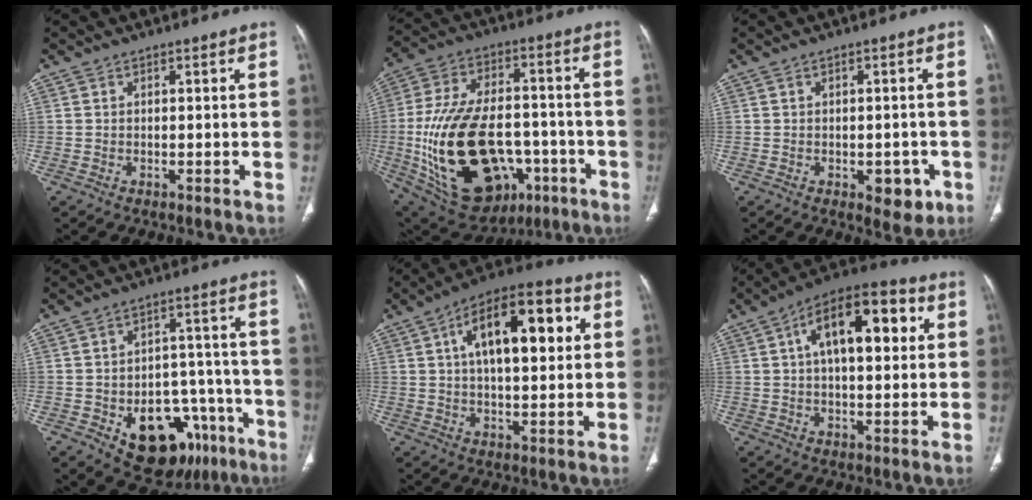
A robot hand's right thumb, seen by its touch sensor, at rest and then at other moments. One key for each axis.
{"total": 28.9, "fx": -7.3, "fy": 17.6, "fz": 21.8, "tx": -0.427, "ty": 0.015, "tz": -0.090}
{"total": 5.2, "fx": -2.0, "fy": 2.9, "fz": 3.8, "tx": -0.019, "ty": 0.003, "tz": -0.019}
{"total": 18.1, "fx": -8.8, "fy": 11.4, "fz": 11.0, "tx": -0.108, "ty": 0.062, "tz": -0.111}
{"total": 18.3, "fx": 4.9, "fy": 8.3, "fz": 15.6, "tx": -0.214, "ty": 0.016, "tz": 0.068}
{"total": 16.5, "fx": 4.1, "fy": 8.1, "fz": 13.8, "tx": -0.188, "ty": 0.028, "tz": 0.055}